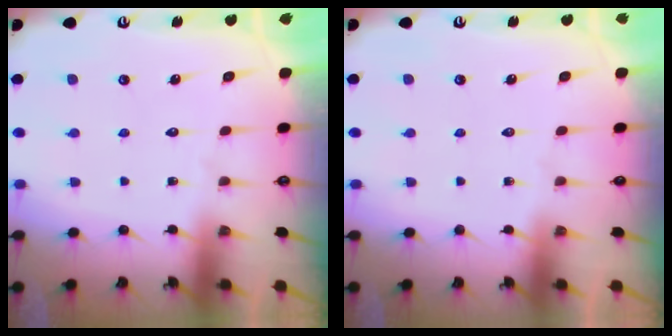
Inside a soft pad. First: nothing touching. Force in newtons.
{"total": 0.0}